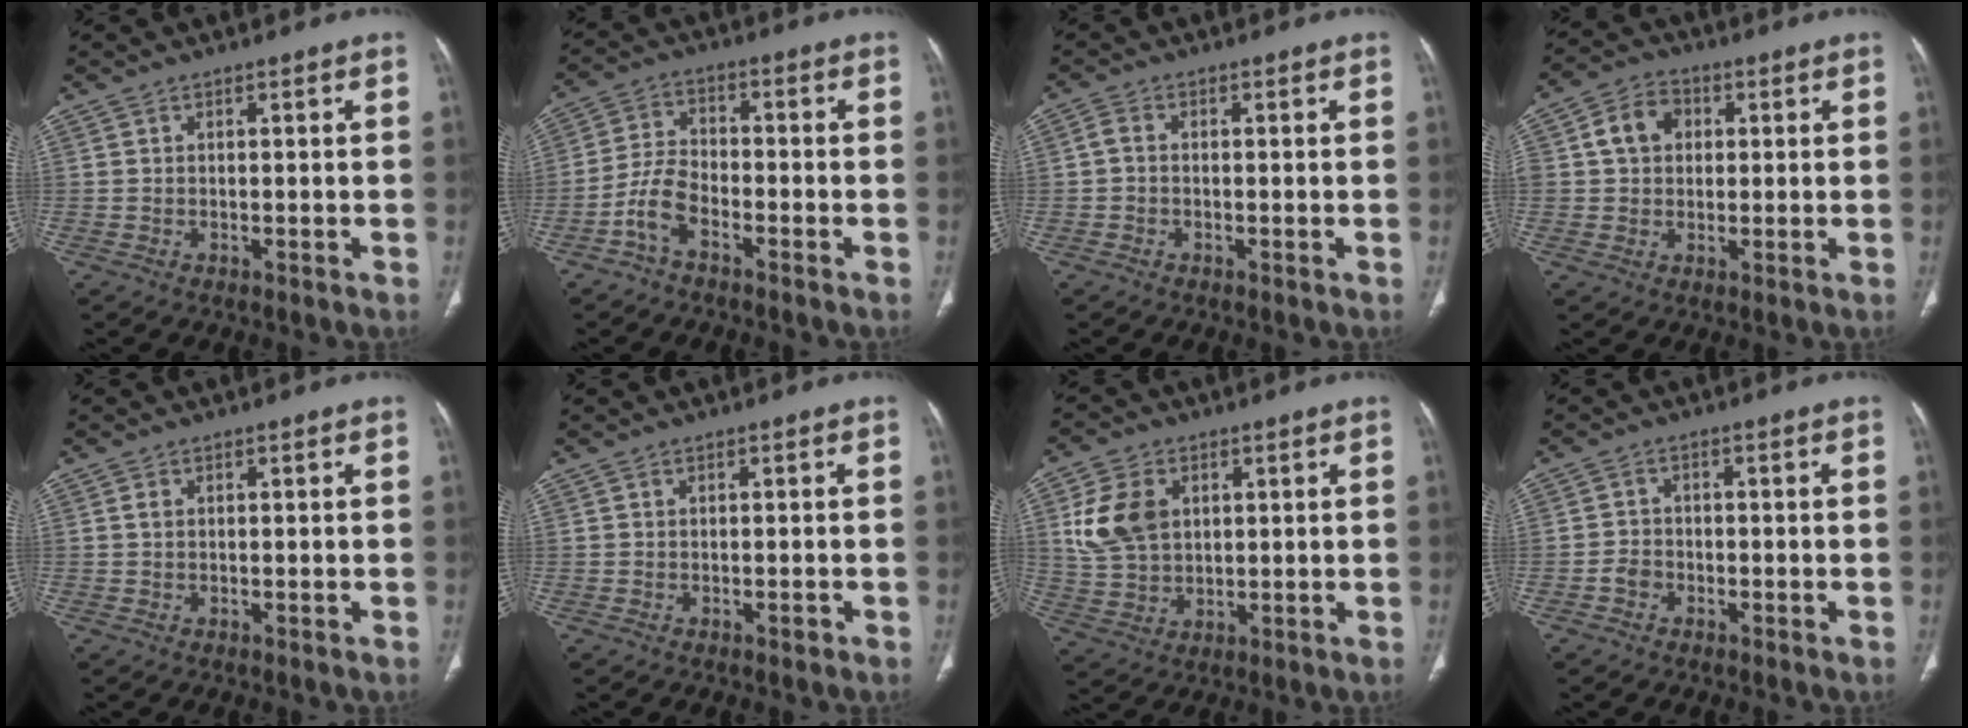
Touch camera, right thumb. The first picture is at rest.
{"total": 6.2, "force": [-3.6, 3.1, 4.0], "torque": [-0.082, 0.030, -0.077]}
{"total": 1.8, "force": [-0.3, 1.2, 1.3], "torque": [-0.024, 0.006, -0.012]}
{"total": 7.8, "force": [1.6, 6.1, 4.4], "torque": [-0.058, 0.010, 0.022]}
{"total": 1.0, "force": [0.3, 0.7, 0.7], "torque": [-0.011, 0.000, 0.007]}
{"total": 0.7, "force": [-0.3, 0.4, 0.6], "torque": [-0.004, 0.002, -0.004]}
{"total": 10.6, "force": [2.8, 7.7, 6.7], "torque": [-0.113, -0.005, 0.062]}
{"total": 2.4, "force": [-1.2, 1.9, 0.7], "torque": [-0.001, 0.014, -0.026]}